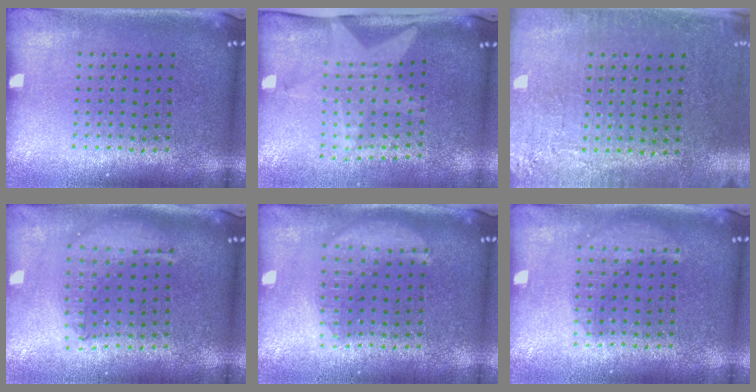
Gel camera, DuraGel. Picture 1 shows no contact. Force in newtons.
{"total": 2.0, "press": 1.5, "slide": 1.3}
{"total": 2.7, "press": 2.4, "slide": 1.2}
{"total": 1.8, "press": 1.5, "slide": 1.0}
{"total": 2.8, "press": 2.8, "slide": 0.3}
{"total": 2.3, "press": 2.3, "slide": 0.3}